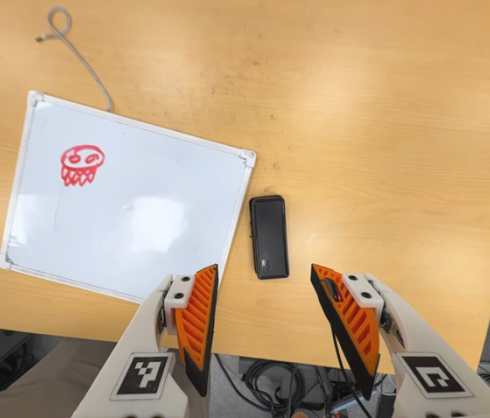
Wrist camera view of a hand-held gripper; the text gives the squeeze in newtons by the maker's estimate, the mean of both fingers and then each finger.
{"total": 0.0}